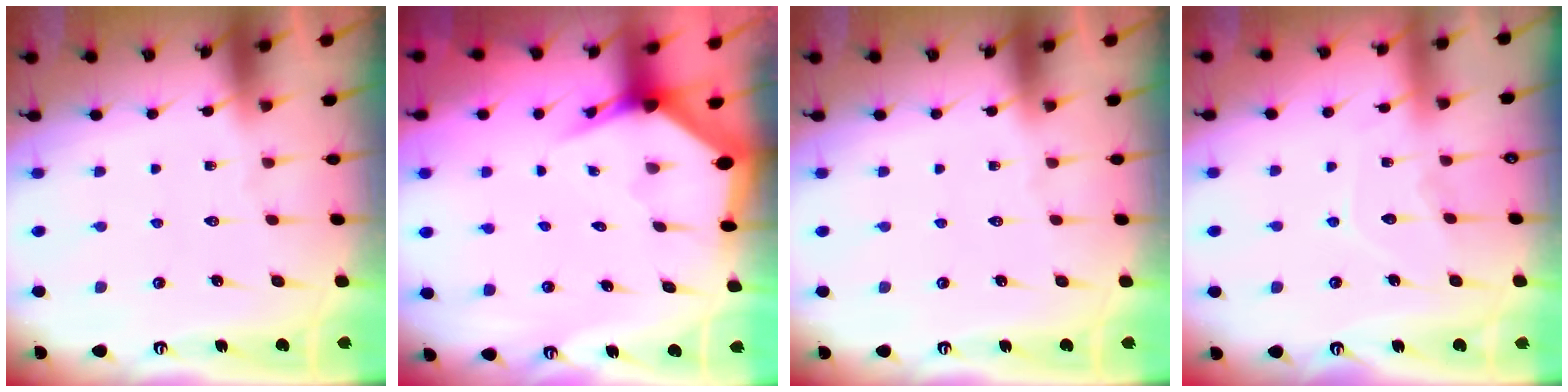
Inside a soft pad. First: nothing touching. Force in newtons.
{"total": 3.6, "press": 3.6, "slide": 0.3}
{"total": 0.0}
{"total": 6.6, "press": 6.6, "slide": 0.7}